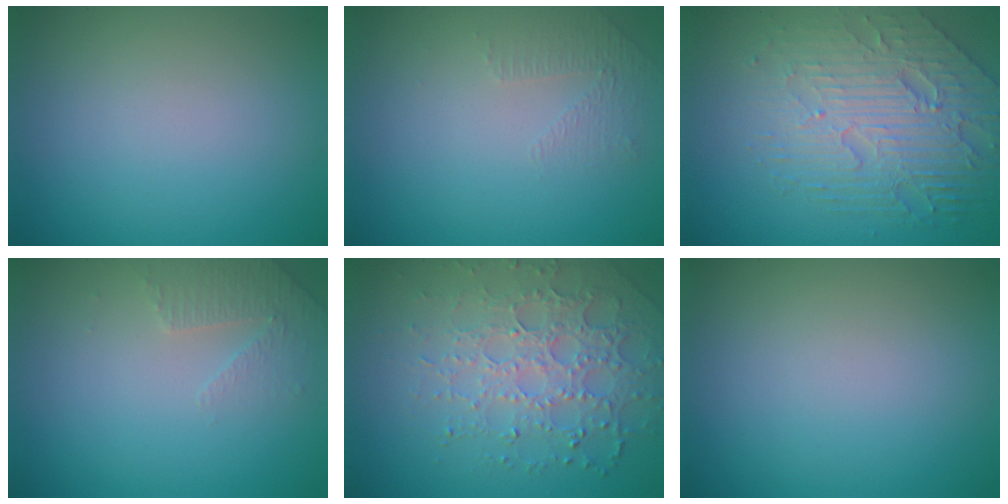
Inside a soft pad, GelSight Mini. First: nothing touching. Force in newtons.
{"total": 1.1, "press": 0.6, "slide": 1.0}
{"total": 7.1, "press": 5.1, "slide": 5.0}
{"total": 1.9, "press": 1.8, "slide": 0.5}
{"total": 4.9, "press": 4.2, "slide": 2.4}
{"total": 0.0}